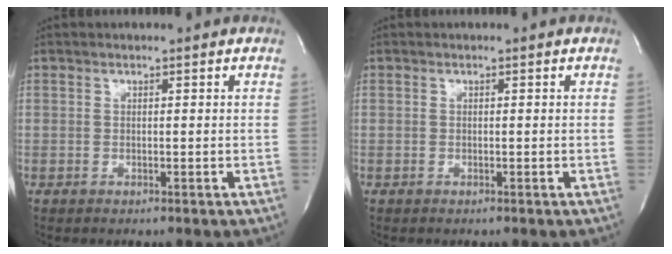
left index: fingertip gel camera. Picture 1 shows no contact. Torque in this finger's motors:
{"motor_torque": [0.00, 0.00, 0.00, 0.00]}